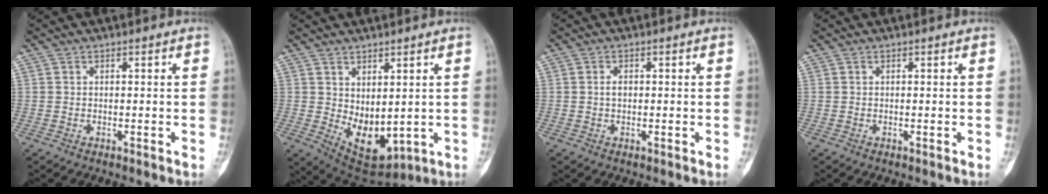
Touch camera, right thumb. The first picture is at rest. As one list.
[{"total": 9.3, "force": [0.1, 5.3, 7.7], "torque": [-0.096, -0.020, 0.031]}, {"total": 1.4, "force": [0.1, 0.9, 1.1], "torque": [-0.015, 0.003, 0.001]}, {"total": 0.0}]